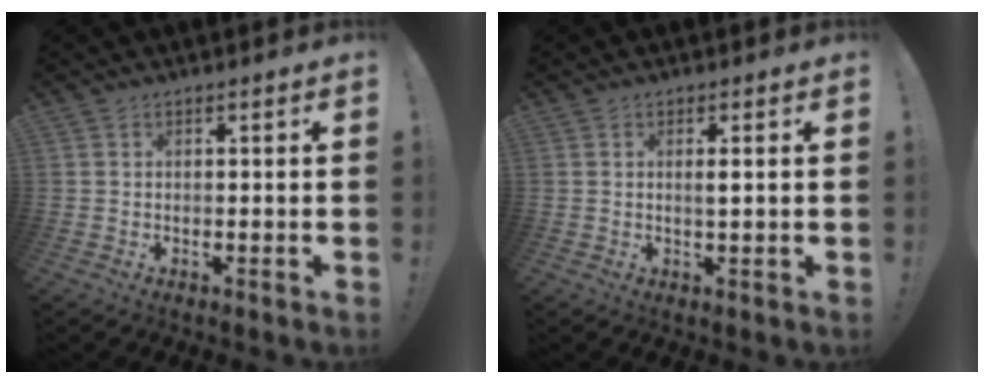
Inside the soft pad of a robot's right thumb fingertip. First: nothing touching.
{"total": 1.7, "force": [0.6, 0.0, 1.6], "torque": [-0.016, -0.009, 0.005]}